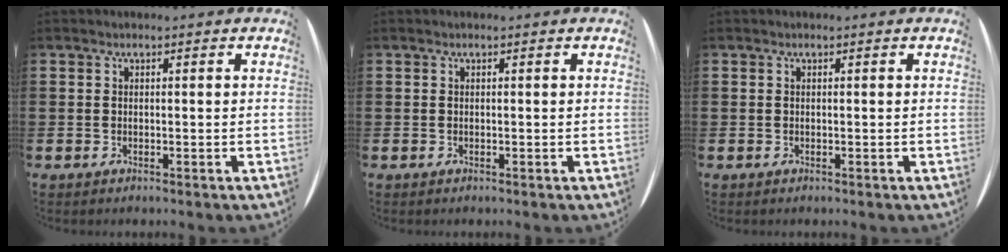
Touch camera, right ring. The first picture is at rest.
{"total": 0.0}
{"total": 0.0}